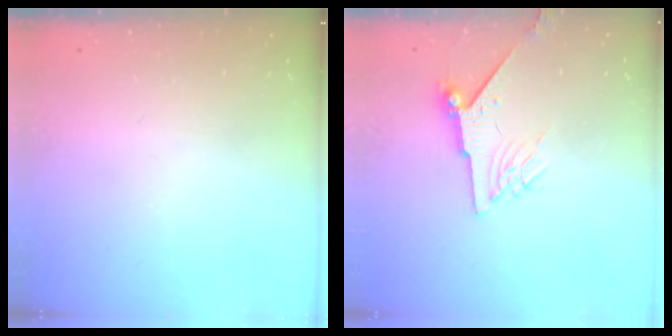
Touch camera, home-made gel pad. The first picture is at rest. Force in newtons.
{"total": 9.1, "press": 9.1, "slide": 1.0}